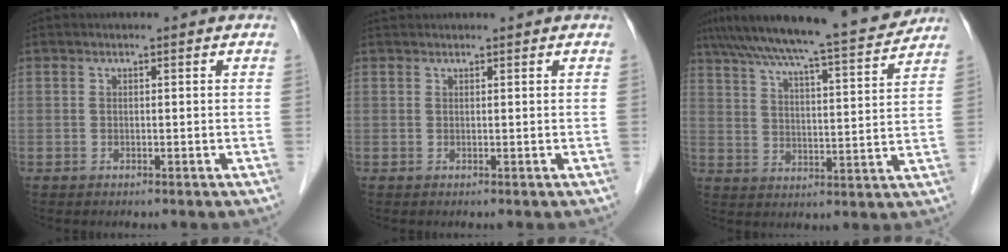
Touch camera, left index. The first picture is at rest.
{"total": 1.5, "force": [1.5, 0.2, 0.3], "torque": [-0.008, 0.025, 0.029]}
{"total": 18.6, "force": [16.5, 0.4, 8.5], "torque": [-0.142, 0.001, 0.240]}